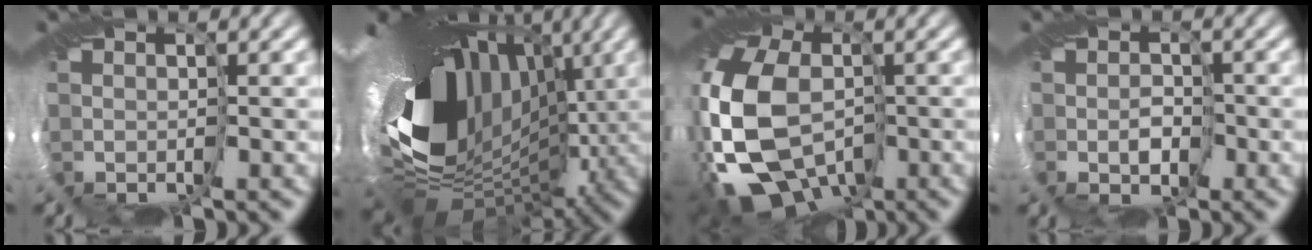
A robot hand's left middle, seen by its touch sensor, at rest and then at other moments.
{"total": 17.5, "force": [1.1, 11.9, 12.8], "torque": [-0.212, -0.039, 0.021]}
{"total": 12.9, "force": [-5.2, 7.8, 8.9], "torque": [-0.204, -0.026, -0.097]}
{"total": 1.6, "force": [-0.8, 1.2, 0.8], "torque": [-0.002, -0.001, -0.008]}